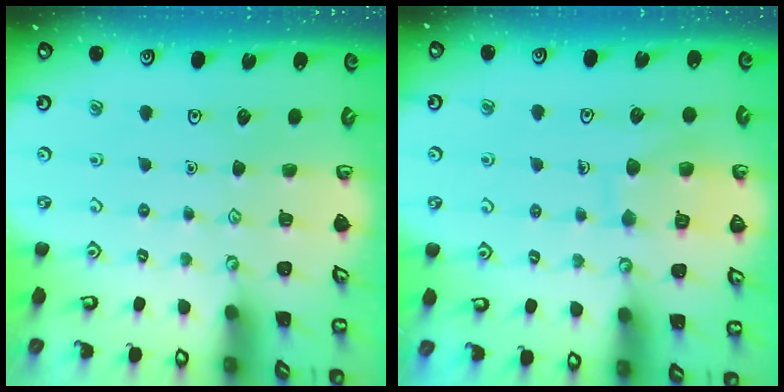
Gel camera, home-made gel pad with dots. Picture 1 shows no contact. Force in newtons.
{"total": 10.1, "press": 10.1, "slide": 0.9}